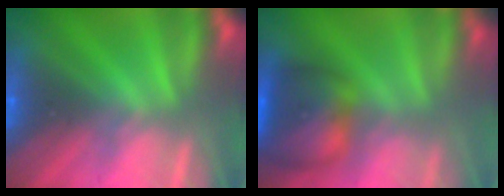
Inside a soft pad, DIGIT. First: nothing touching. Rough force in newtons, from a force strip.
{"total": 9.2}